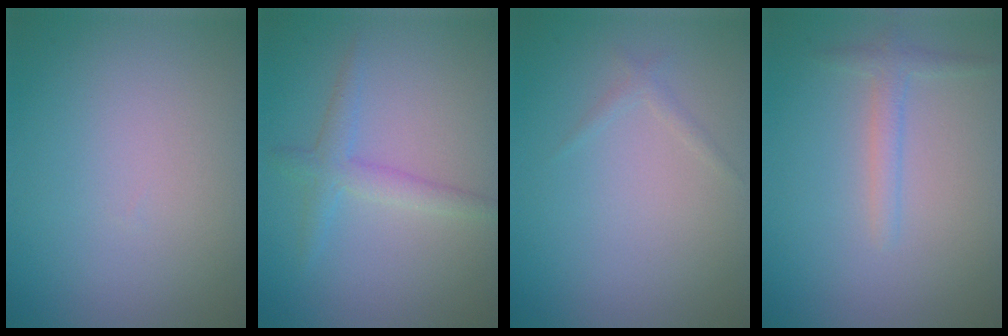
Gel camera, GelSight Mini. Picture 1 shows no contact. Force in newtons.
{"total": 2.2, "press": 2.2, "slide": 0.1}
{"total": 0.7, "press": 0.7, "slide": 0.0}
{"total": 1.6, "press": 1.6, "slide": 0.1}